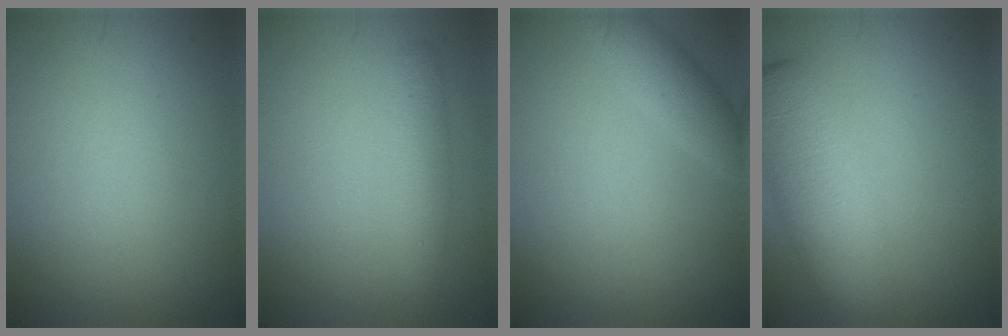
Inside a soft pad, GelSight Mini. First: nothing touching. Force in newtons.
{"total": 2.2, "press": 2.2, "slide": 0.2}
{"total": 2.4, "press": 2.4, "slide": 0.1}
{"total": 7.0, "press": 7.0, "slide": 0.3}